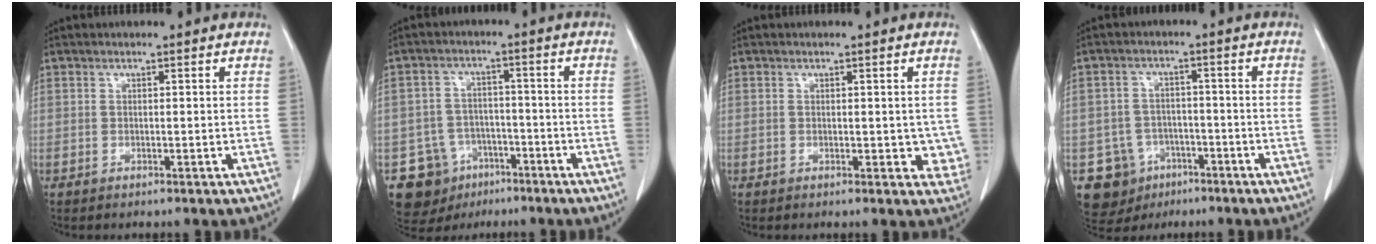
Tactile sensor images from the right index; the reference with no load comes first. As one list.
[{"total": 9.3, "force": [-4.8, 7.9, 1.3], "torque": [-0.031, 0.022, -0.065]}, {"total": 3.2, "force": [-0.1, 2.0, 2.4], "torque": [-0.010, -0.002, -0.001]}, {"total": 8.4, "force": [-3.8, 7.5, 1.1], "torque": [-0.028, 0.011, -0.048]}]